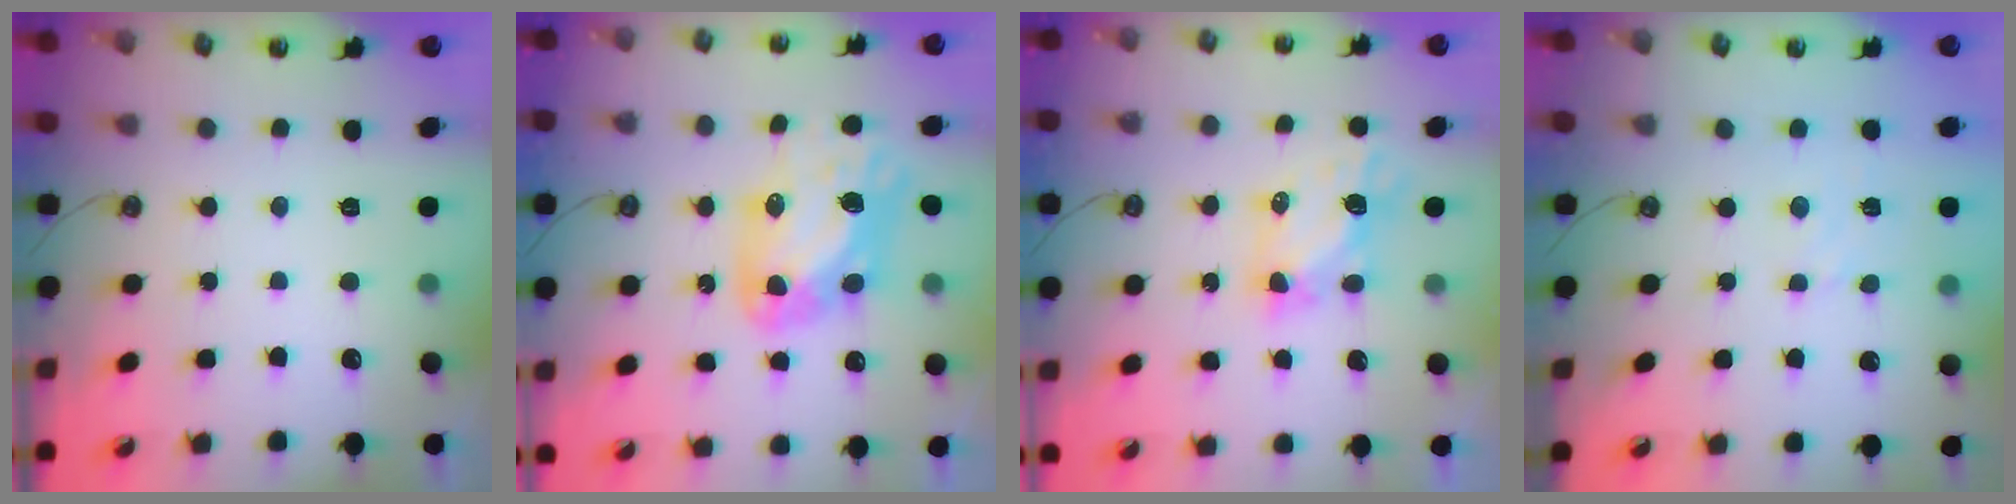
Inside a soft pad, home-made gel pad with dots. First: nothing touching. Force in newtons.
{"total": 12.7, "press": 12.7, "slide": 0.8}
{"total": 5.7, "press": 5.7, "slide": 0.1}
{"total": 2.8, "press": 2.8, "slide": 0.4}